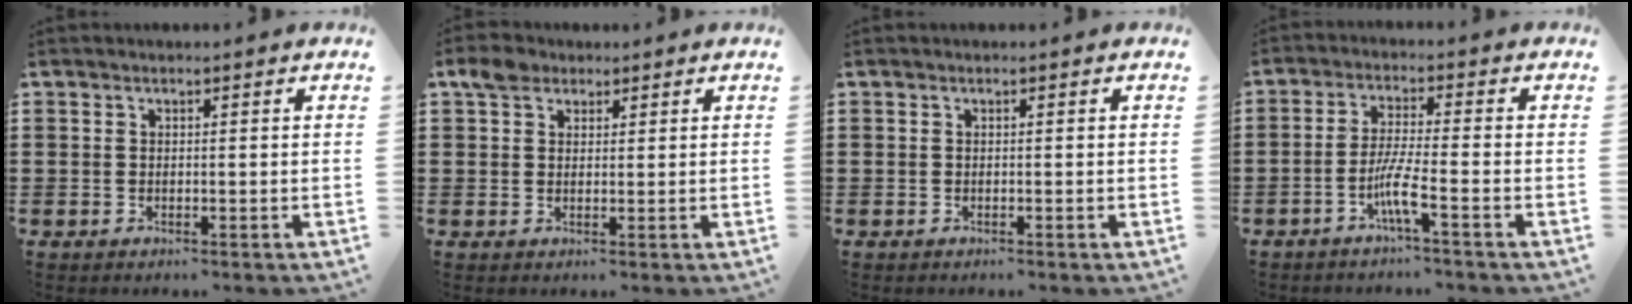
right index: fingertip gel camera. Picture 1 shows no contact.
{"total": 3.4, "force": [2.1, 2.2, 1.4], "torque": [-0.030, 0.009, 0.036]}
{"total": 0.0}
{"total": 5.6, "force": [-2.8, 0.2, 4.9], "torque": [-0.104, -0.012, -0.056]}